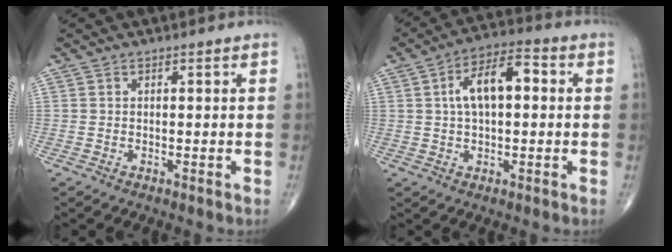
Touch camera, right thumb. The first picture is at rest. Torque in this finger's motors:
{"motor_torque": [0.72, 2.01, 0.74, -0.38, 0.05]}